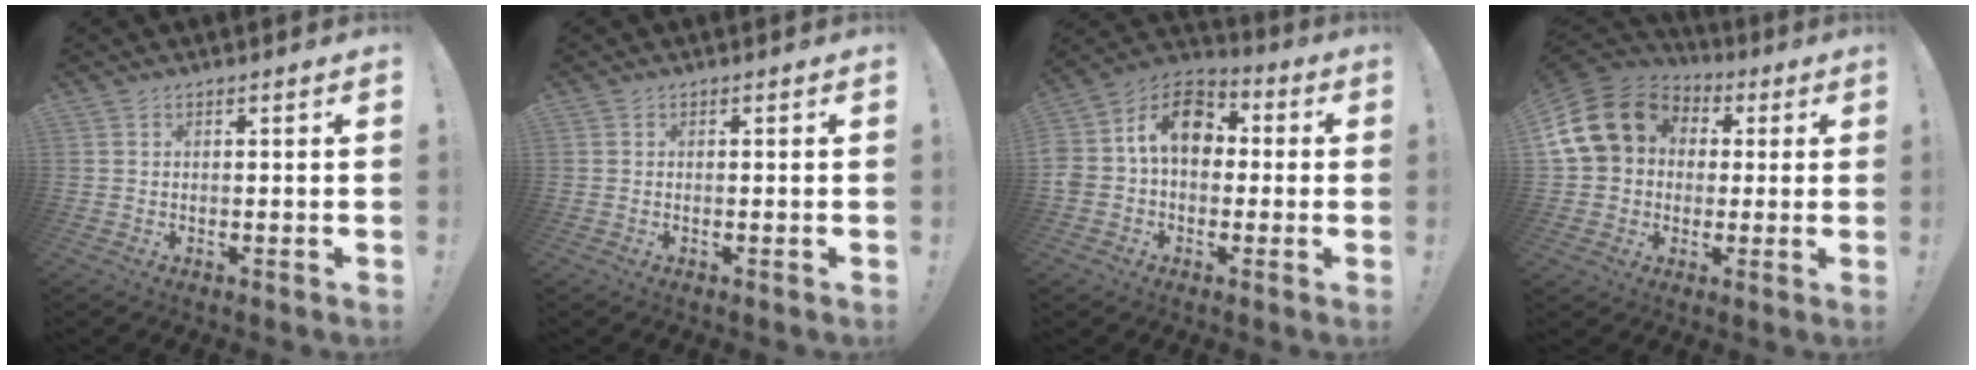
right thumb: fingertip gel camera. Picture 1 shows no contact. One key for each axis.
{"total": 0.0}
{"total": 14.2, "fx": 2.9, "fy": 10.9, "fz": 8.7, "tx": -0.138, "ty": 0.014, "tz": 0.058}
{"total": 18.5, "fx": 4.7, "fy": 15.0, "fz": 9.9, "tx": -0.177, "ty": -0.008, "tz": 0.101}